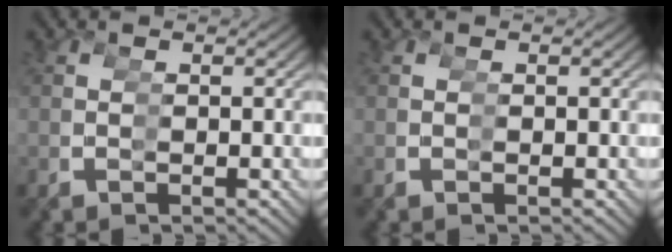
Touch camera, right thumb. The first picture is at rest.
{"total": 0.0}